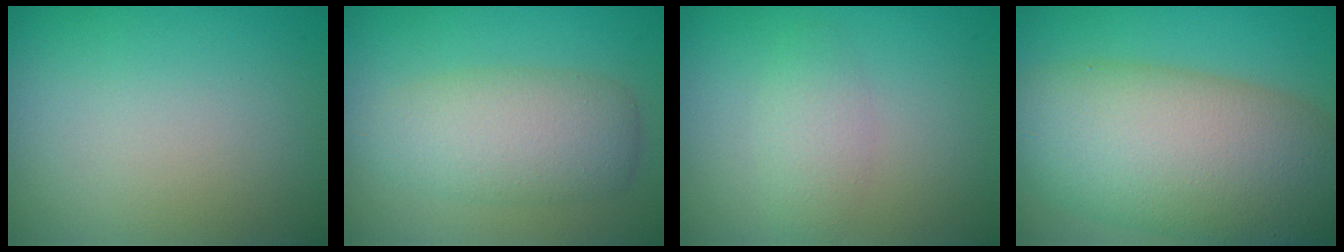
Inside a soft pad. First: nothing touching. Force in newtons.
{"total": 4.9, "press": 4.9, "slide": 0.3}
{"total": 2.0, "press": 2.0, "slide": 0.2}
{"total": 11.6, "press": 11.6, "slide": 0.8}